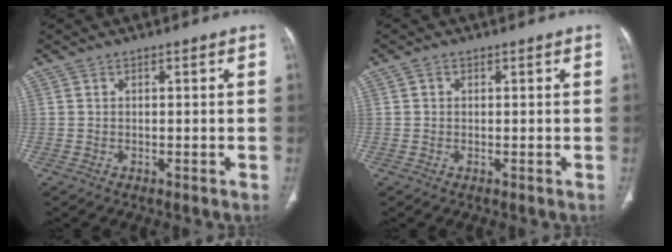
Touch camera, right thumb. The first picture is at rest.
{"total": 0.7, "force": [0.1, 0.7, 0.3], "torque": [-0.001, 0.002, 0.001]}